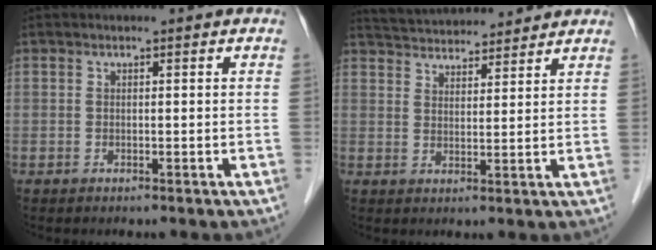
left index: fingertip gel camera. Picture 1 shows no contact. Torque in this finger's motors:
{"motor_torque": [-0.21, -0.95, 0.25, 0.05]}